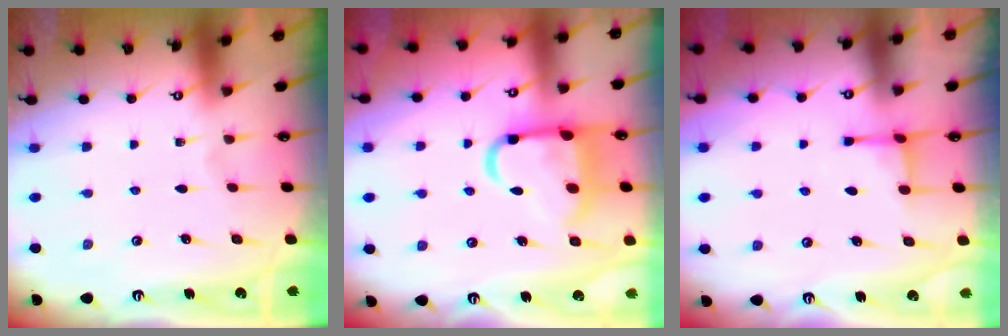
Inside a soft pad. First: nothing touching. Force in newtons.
{"total": 13.2, "press": 13.1, "slide": 1.5}
{"total": 2.6, "press": 2.6, "slide": 0.7}